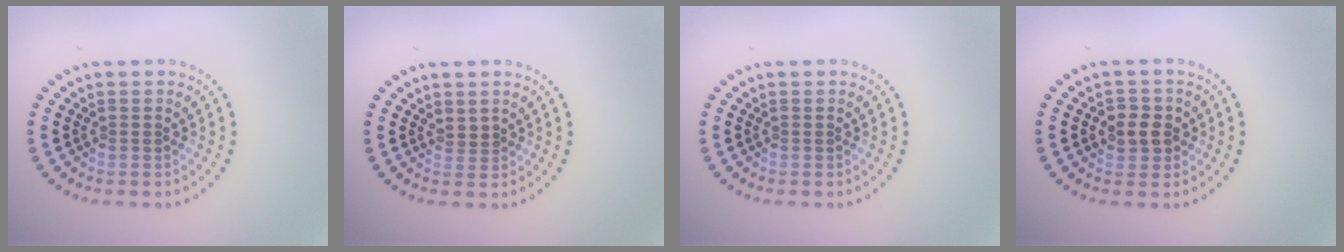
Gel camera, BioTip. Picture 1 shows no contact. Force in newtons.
{"total": 0.7, "press": 0.3, "slide": 0.6}
{"total": 0.0}
{"total": 2.5, "press": 2.4, "slide": 0.6}